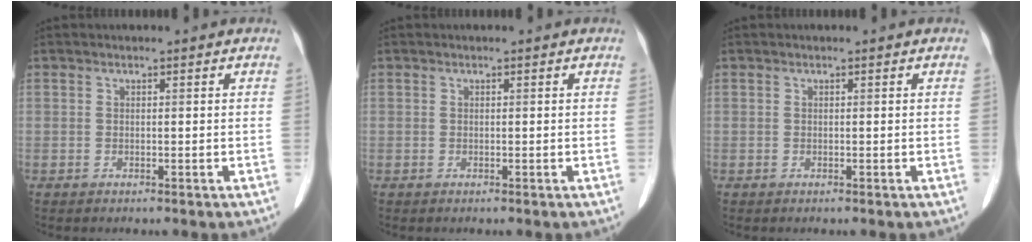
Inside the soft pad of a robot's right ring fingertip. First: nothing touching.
{"total": 0.0}
{"total": 0.0}